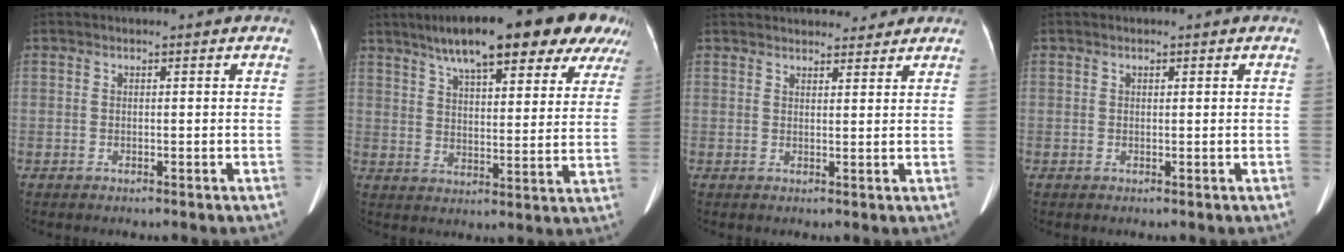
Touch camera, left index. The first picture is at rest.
{"total": 21.9, "force": [15.4, 5.6, 14.6], "torque": [-0.210, 0.047, 0.204]}
{"total": 10.7, "force": [9.9, 2.8, 2.8], "torque": [-0.024, 0.024, 0.127]}
{"total": 0.6, "force": [0.3, 0.3, 0.4], "torque": [-0.008, 0.001, 0.005]}